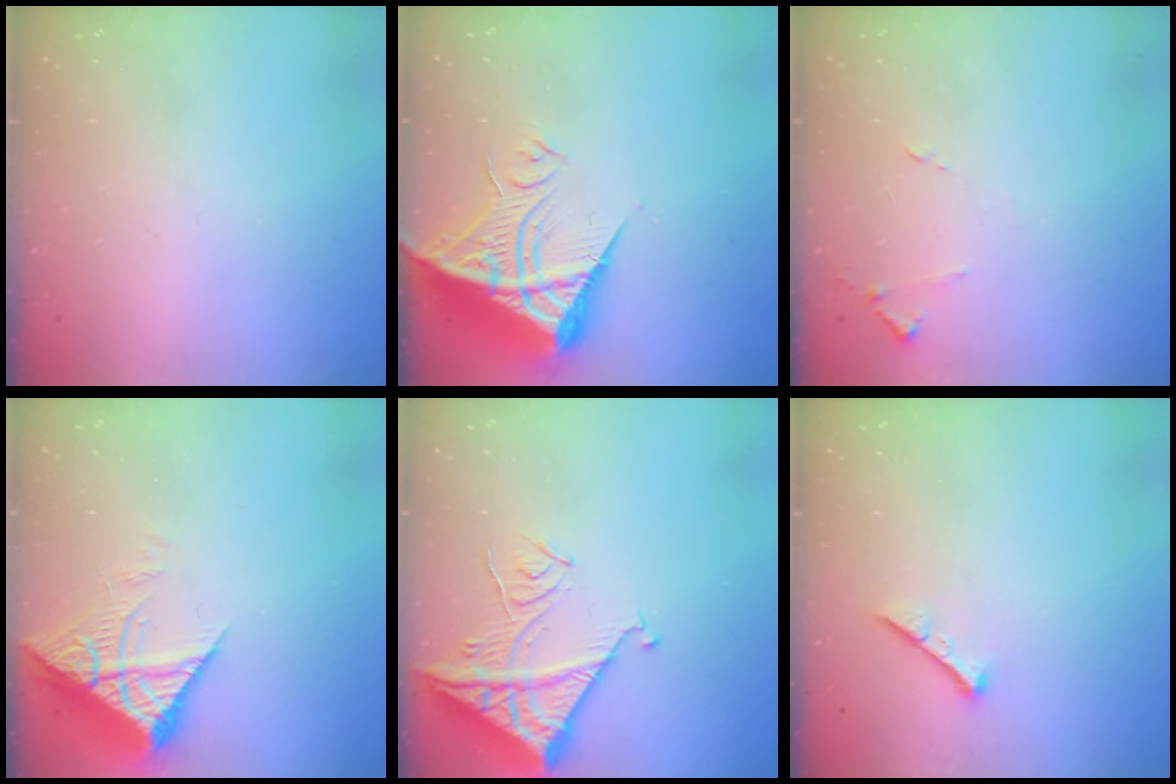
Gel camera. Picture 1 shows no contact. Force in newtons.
{"total": 13.2, "press": 13.1, "slide": 1.2}
{"total": 7.9, "press": 7.8, "slide": 0.7}
{"total": 7.2, "press": 7.1, "slide": 0.9}
{"total": 13.7, "press": 13.6, "slide": 1.1}
{"total": 0.0}